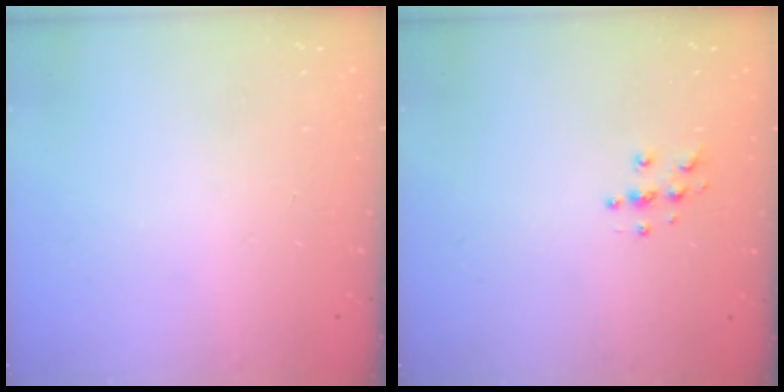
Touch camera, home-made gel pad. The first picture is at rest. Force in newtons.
{"total": 5.2, "press": 5.1, "slide": 0.5}